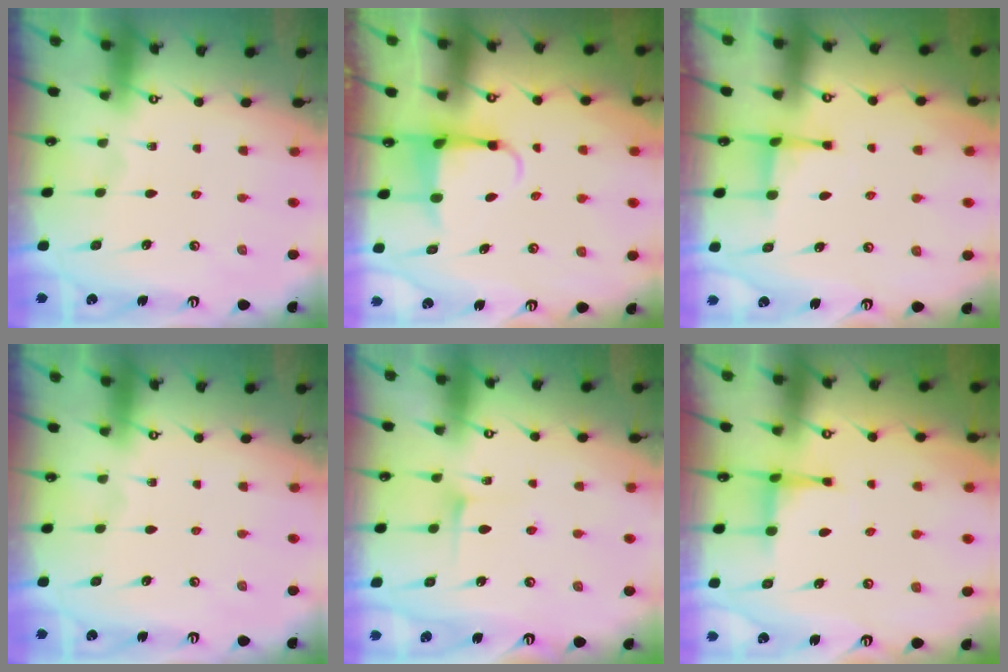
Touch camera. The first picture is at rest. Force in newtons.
{"total": 3.9, "press": 3.8, "slide": 0.9}
{"total": 2.9, "press": 2.8, "slide": 0.7}
{"total": 0.0}
{"total": 5.5, "press": 5.5, "slide": 0.7}
{"total": 4.1, "press": 3.9, "slide": 1.1}